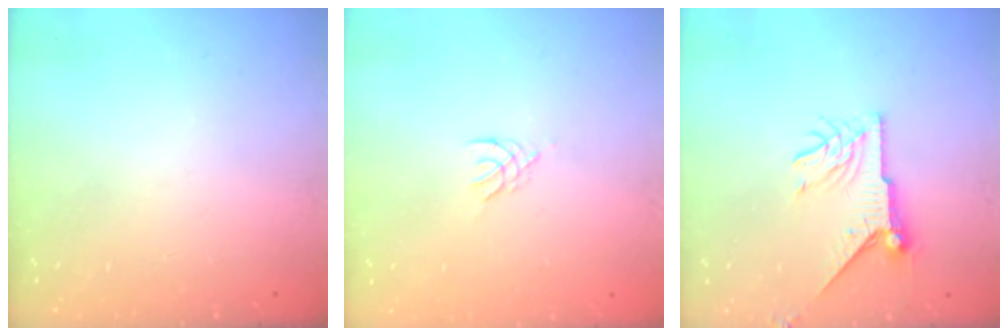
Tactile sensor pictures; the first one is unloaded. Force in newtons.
{"total": 2.0, "press": 1.9, "slide": 0.4}
{"total": 8.4, "press": 8.4, "slide": 0.0}